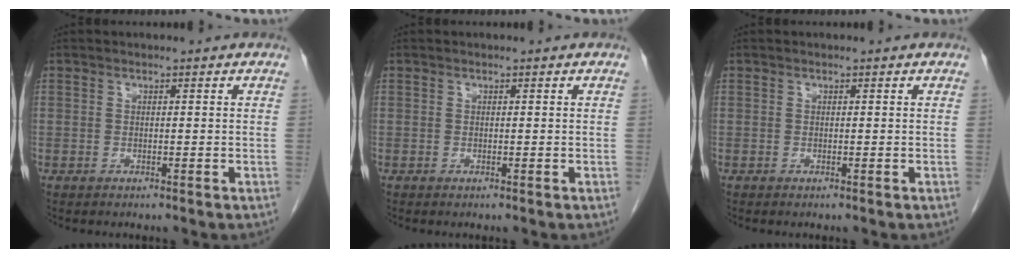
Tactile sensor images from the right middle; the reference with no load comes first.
{"total": 0.0}
{"total": 0.0}